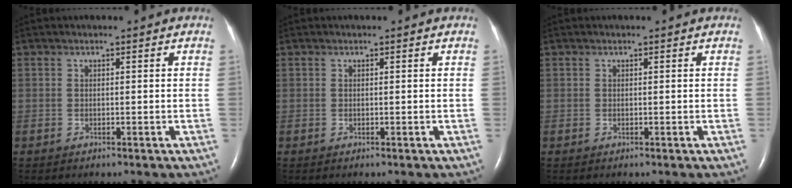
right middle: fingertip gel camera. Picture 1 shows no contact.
{"total": 0.0}
{"total": 0.0}